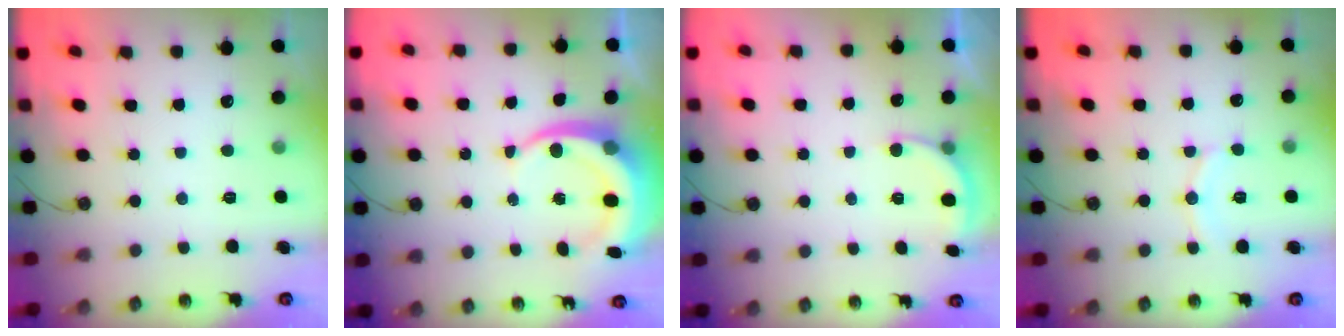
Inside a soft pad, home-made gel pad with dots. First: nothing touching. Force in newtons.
{"total": 9.2, "press": 9.0, "slide": 1.8}
{"total": 3.0, "press": 2.9, "slide": 0.7}
{"total": 7.4, "press": 7.3, "slide": 0.7}